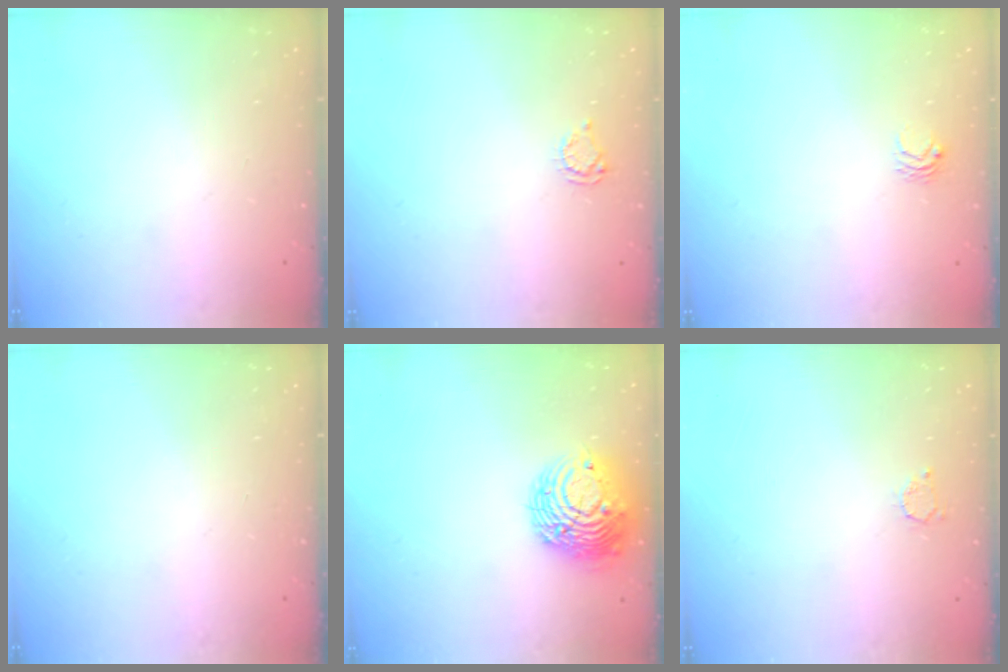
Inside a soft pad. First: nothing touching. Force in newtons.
{"total": 3.4, "press": 3.3, "slide": 0.5}
{"total": 3.5, "press": 3.5, "slide": 0.4}
{"total": 0.0}
{"total": 12.6, "press": 12.5, "slide": 1.4}
{"total": 2.4, "press": 2.4, "slide": 0.4}